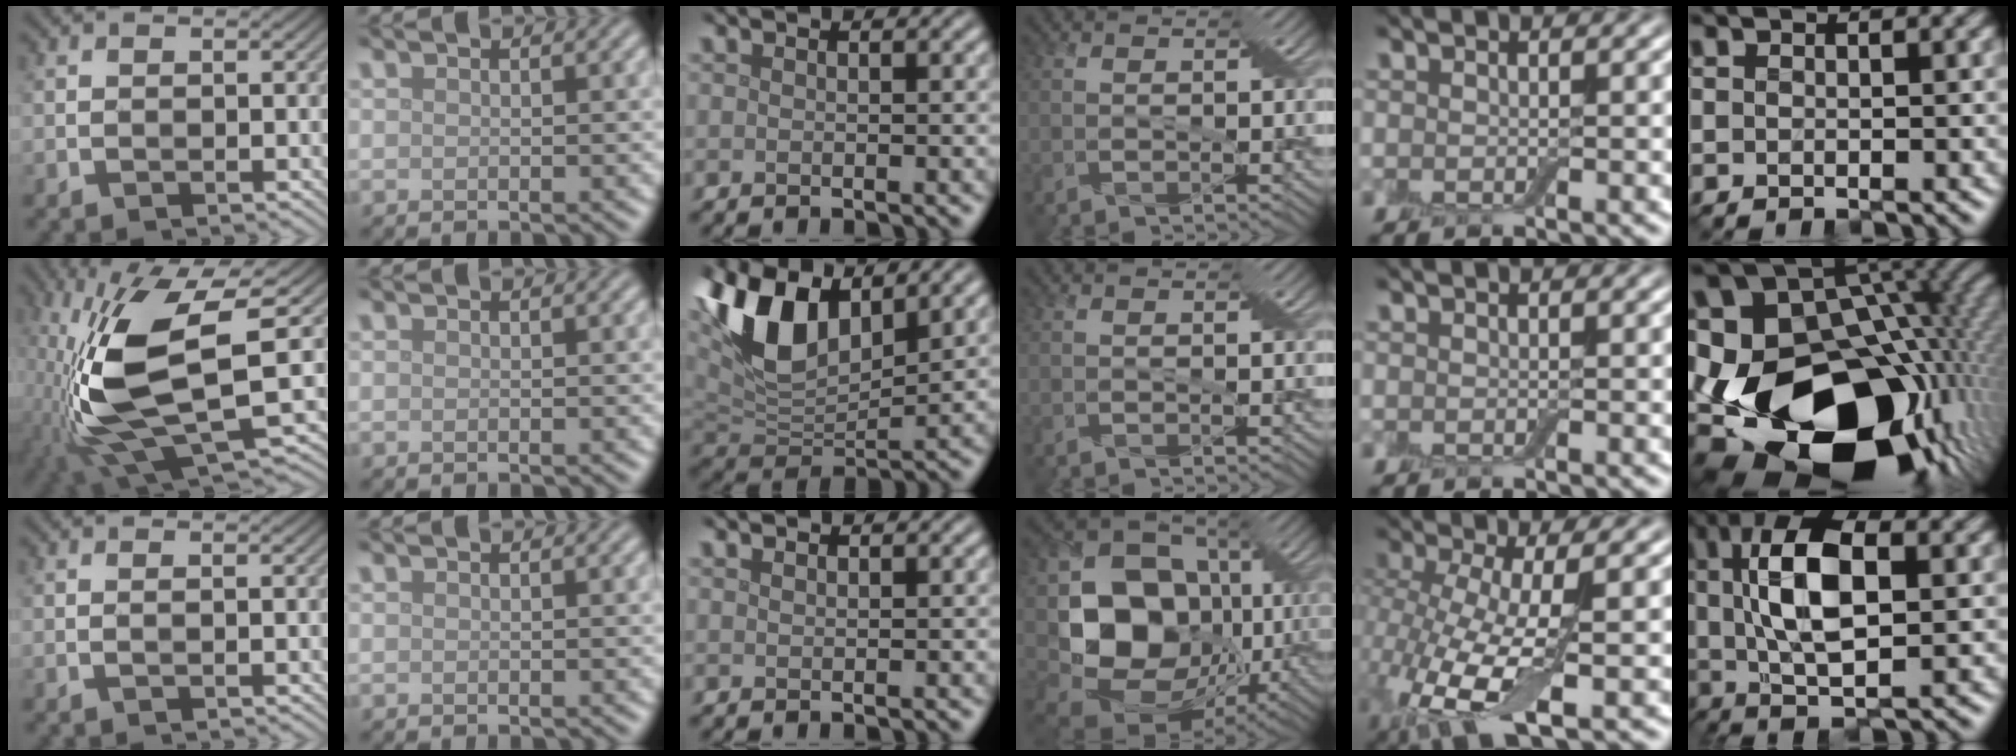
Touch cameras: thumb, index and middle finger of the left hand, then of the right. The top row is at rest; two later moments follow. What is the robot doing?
{"motion": "cut", "object": "cling film"}